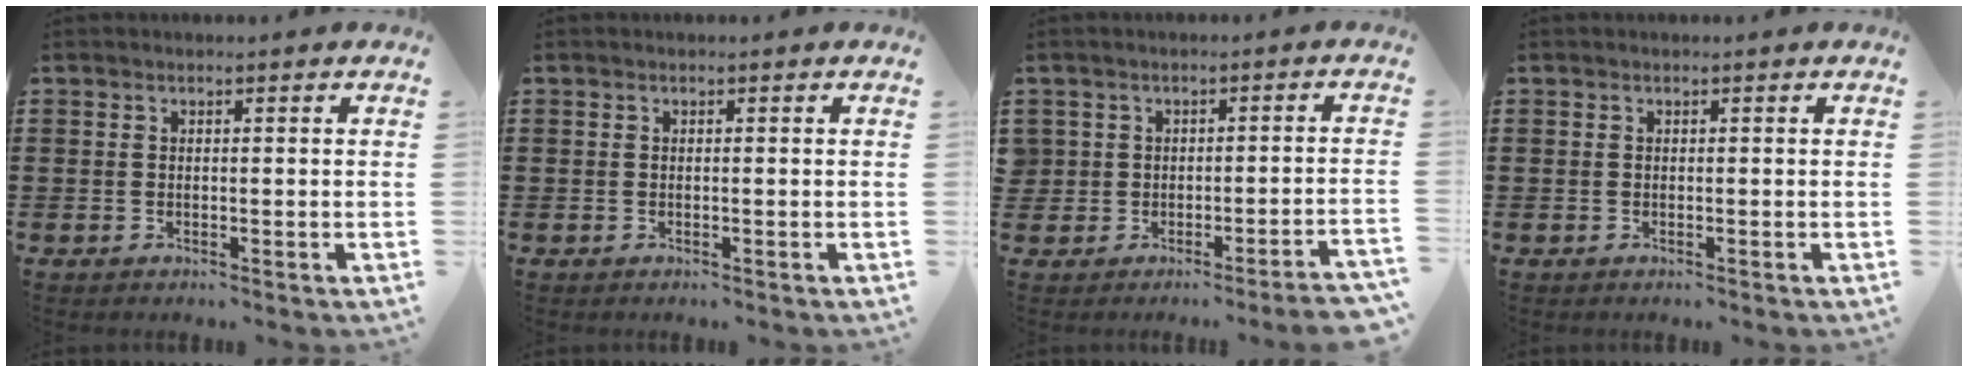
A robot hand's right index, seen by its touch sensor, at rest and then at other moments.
{"total": 0.0}
{"total": 2.1, "force": [-1.9, 0.8, 0.4], "torque": [-0.014, 0.004, -0.044]}
{"total": 0.0}